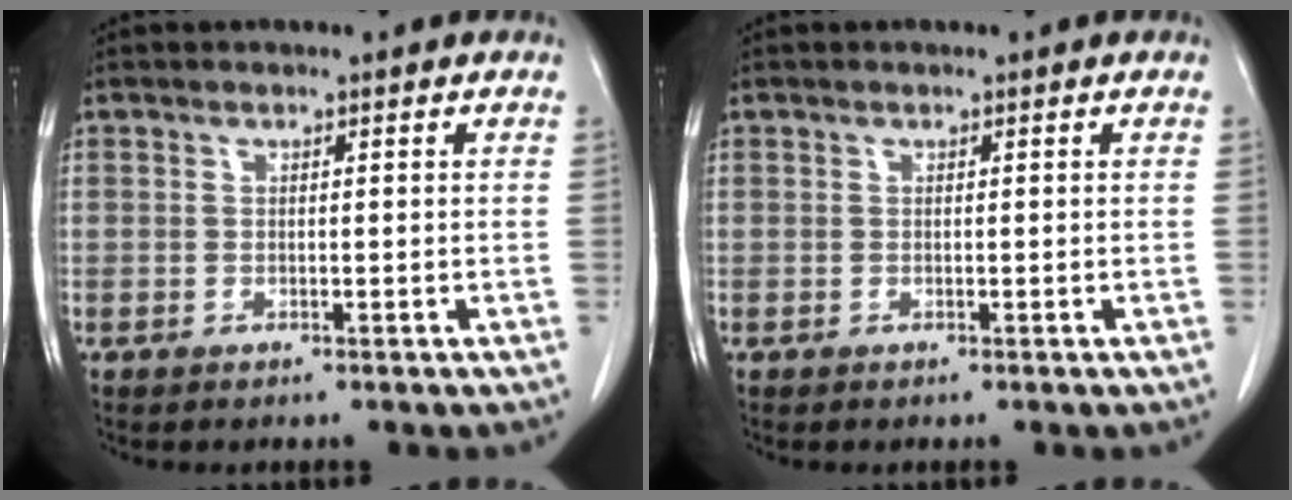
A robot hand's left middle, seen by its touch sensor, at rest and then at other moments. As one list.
[{"total": 0.0}]